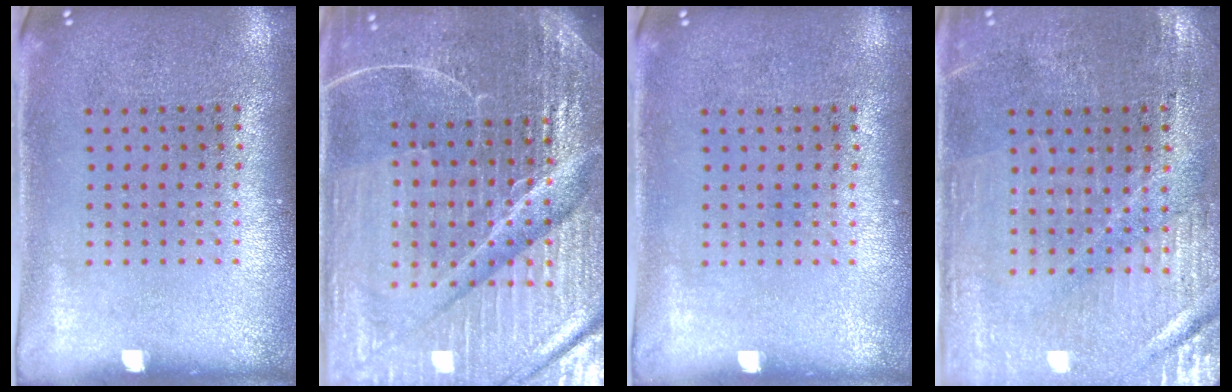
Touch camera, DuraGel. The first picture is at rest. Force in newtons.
{"total": 6.8, "press": 6.0, "slide": 3.2}
{"total": 0.0}
{"total": 0.9, "press": 0.8, "slide": 0.3}